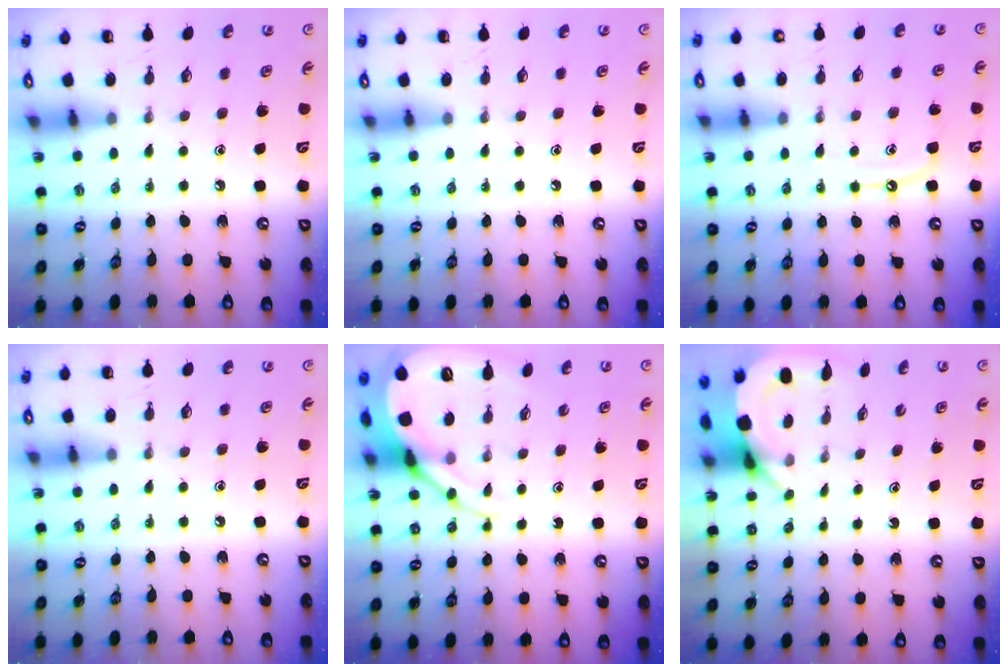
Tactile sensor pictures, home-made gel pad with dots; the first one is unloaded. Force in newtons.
{"total": 0.0}
{"total": 7.2, "press": 7.1, "slide": 0.8}
{"total": 0.0}
{"total": 9.9, "press": 9.8, "slide": 1.2}
{"total": 3.7, "press": 3.7, "slide": 0.2}